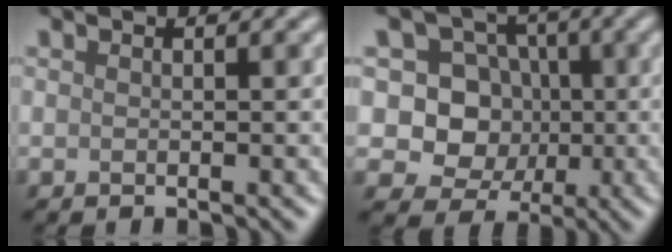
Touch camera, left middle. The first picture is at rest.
{"total": 8.7, "force": [1.2, 8.0, 3.1], "torque": [-0.062, 0.036, -0.002]}